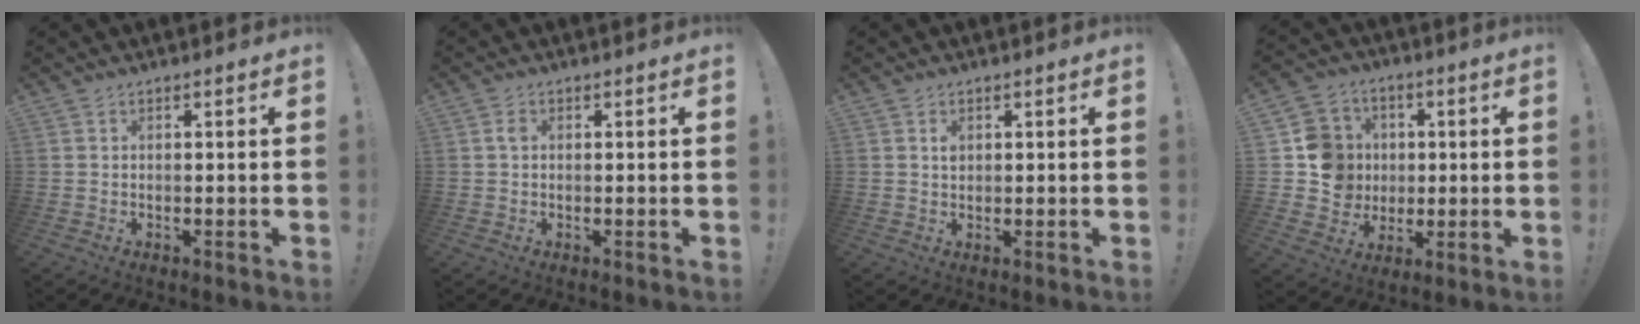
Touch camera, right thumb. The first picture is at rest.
{"total": 1.2, "force": [0.2, 0.8, 0.8], "torque": [-0.016, 0.003, 0.003]}
{"total": 1.4, "force": [0.5, 1.2, 0.6], "torque": [-0.013, 0.003, 0.010]}
{"total": 13.1, "force": [0.6, 12.4, 4.1], "torque": [-0.045, 0.011, 0.024]}